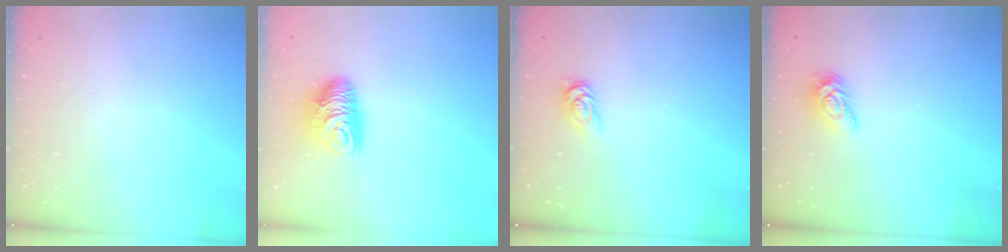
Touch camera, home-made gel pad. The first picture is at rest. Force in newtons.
{"total": 9.9, "press": 9.9, "slide": 0.3}
{"total": 2.7, "press": 2.7, "slide": 0.4}
{"total": 6.0, "press": 6.0, "slide": 0.3}